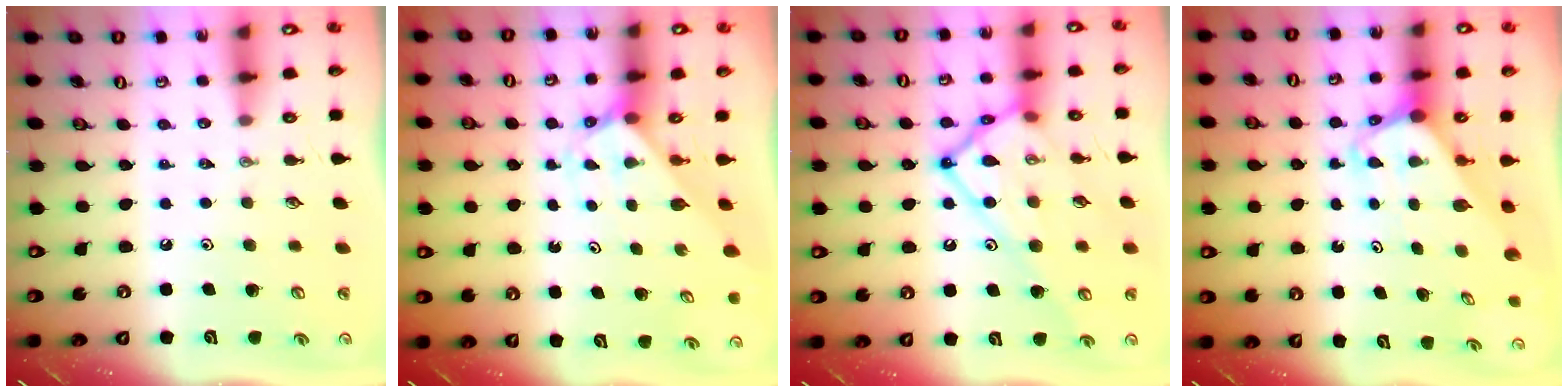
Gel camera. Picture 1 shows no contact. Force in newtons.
{"total": 2.2, "press": 2.2, "slide": 0.1}
{"total": 19.8, "press": 19.7, "slide": 2.5}
{"total": 2.5, "press": 2.5, "slide": 0.1}